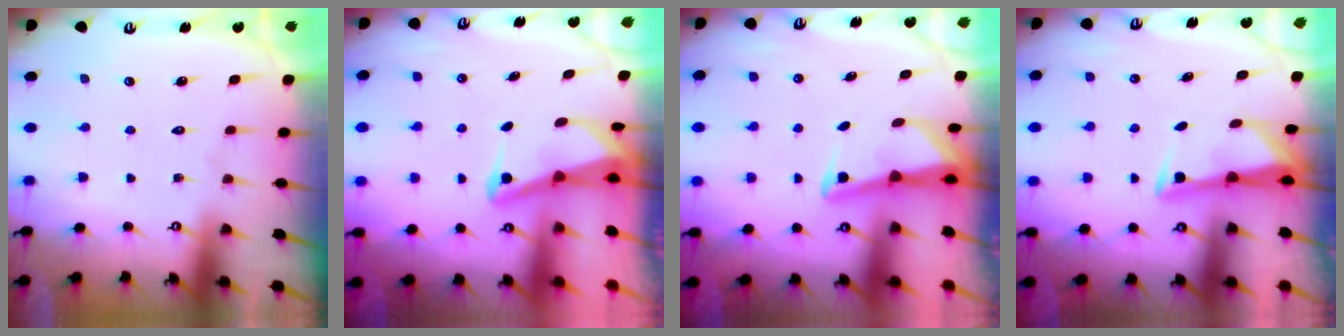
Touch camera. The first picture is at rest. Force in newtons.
{"total": 2.8, "press": 2.7, "slide": 0.7}
{"total": 3.0, "press": 3.0, "slide": 0.3}
{"total": 3.2, "press": 3.1, "slide": 0.4}